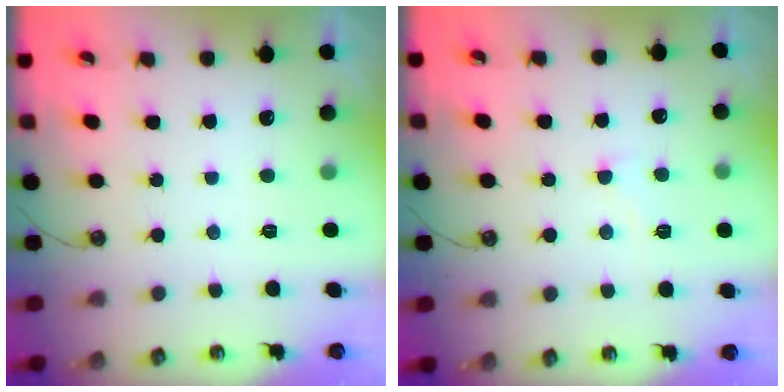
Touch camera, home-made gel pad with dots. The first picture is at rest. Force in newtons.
{"total": 3.9, "press": 3.9, "slide": 0.5}